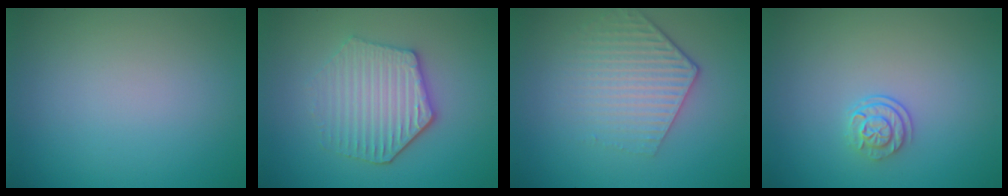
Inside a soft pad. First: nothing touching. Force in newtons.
{"total": 4.7, "press": 4.1, "slide": 2.2}
{"total": 4.3, "press": 3.2, "slide": 2.9}
{"total": 2.2, "press": 1.7, "slide": 1.4}